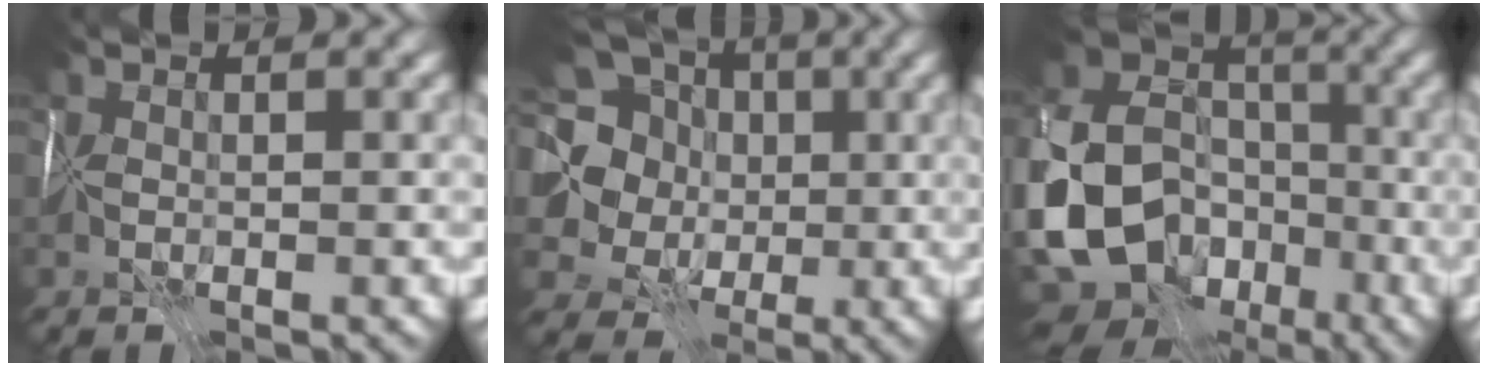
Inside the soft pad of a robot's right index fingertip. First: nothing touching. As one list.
[{"total": 14.3, "force": [3.6, 12.6, 5.7], "torque": [-0.140, 0.028, 0.037]}, {"total": 16.3, "force": [-6.6, 12.9, 7.5], "torque": [-0.174, -0.027, -0.114]}]